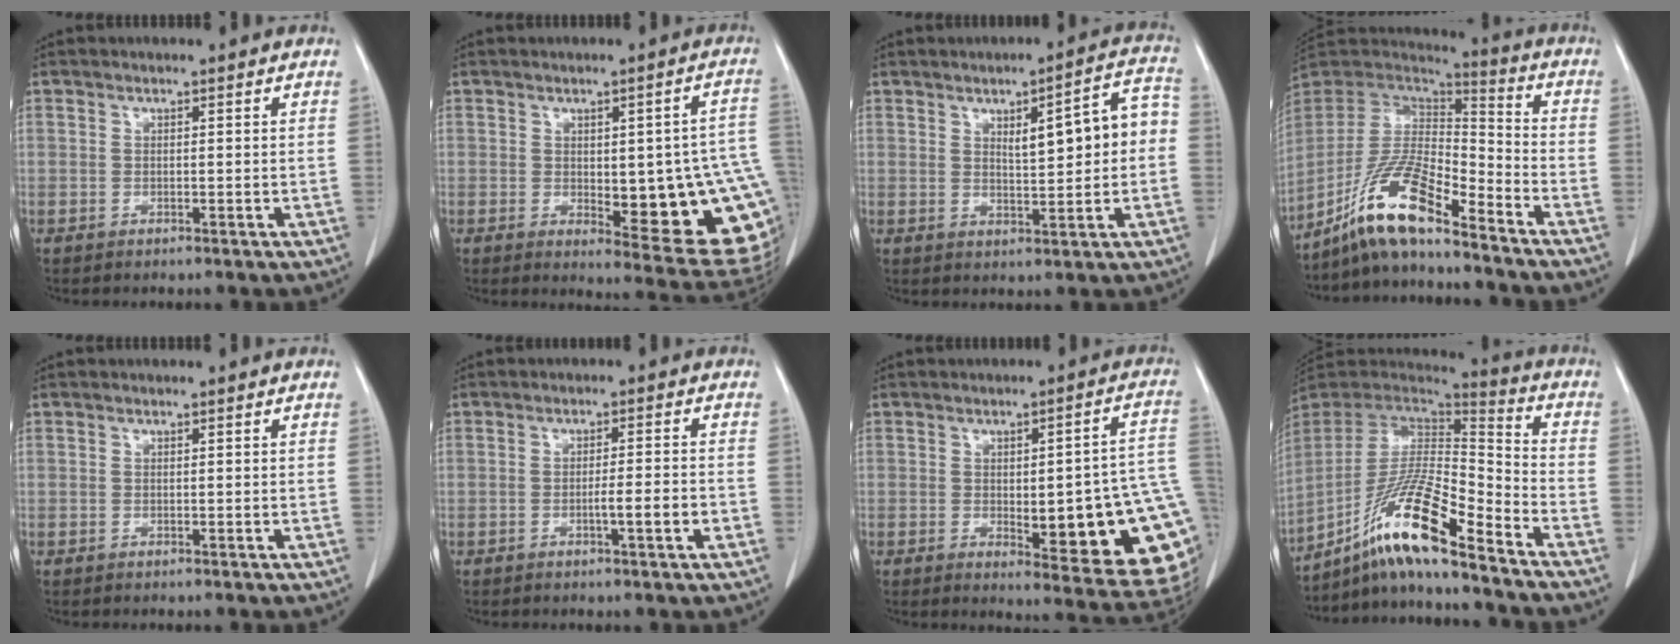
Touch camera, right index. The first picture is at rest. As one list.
[{"total": 18.7, "force": [-2.2, 4.9, 17.9], "torque": [-0.141, 0.011, -0.001]}, {"total": 8.5, "force": [0.8, 1.9, 8.3], "torque": [-0.111, 0.029, 0.016]}, {"total": 13.3, "force": [-9.7, 2.3, 8.8], "torque": [-0.174, 0.009, -0.180]}, {"total": 0.0}, {"total": 3.8, "force": [-1.3, -0.1, 3.6], "torque": [-0.054, -0.001, -0.020]}, {"total": 20.2, "force": [-2.5, 4.2, 19.6], "torque": [-0.163, 0.009, -0.011]}, {"total": 16.6, "force": [-11.3, 0.9, 12.0], "torque": [-0.233, 0.000, -0.205]}]